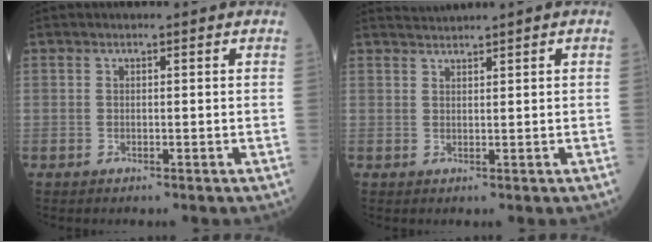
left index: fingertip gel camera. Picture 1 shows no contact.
{"total": 1.7, "force": [1.5, -0.8, 0.0], "torque": [-0.004, 0.010, 0.038]}